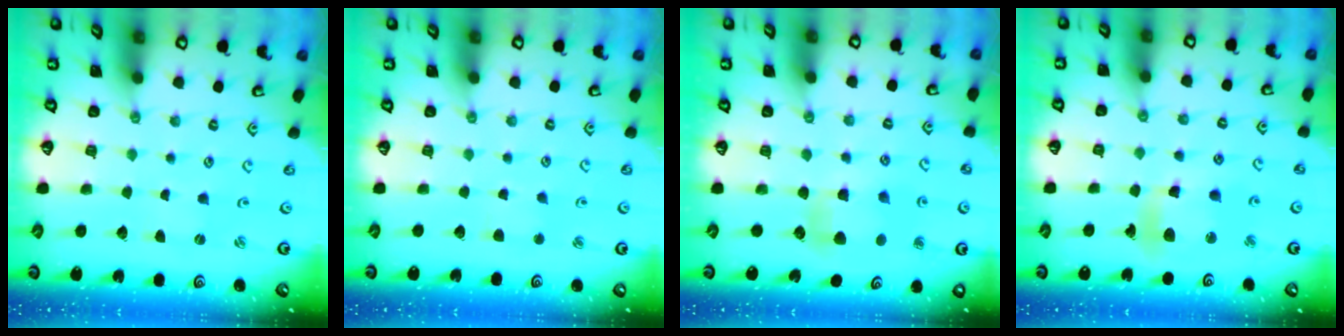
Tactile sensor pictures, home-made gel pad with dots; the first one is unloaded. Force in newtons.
{"total": 2.8, "press": 2.8, "slide": 0.5}
{"total": 6.4, "press": 6.3, "slide": 0.5}
{"total": 11.8, "press": 11.5, "slide": 2.5}